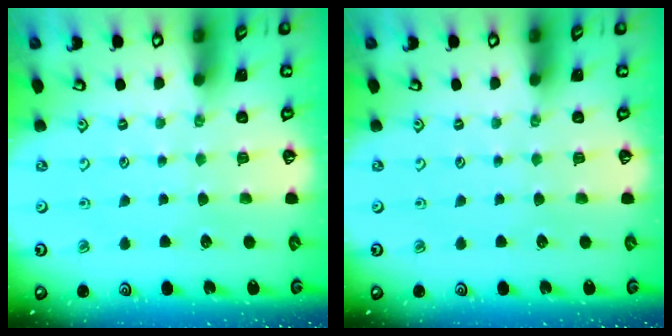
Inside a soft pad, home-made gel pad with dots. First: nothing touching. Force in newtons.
{"total": 0.0}